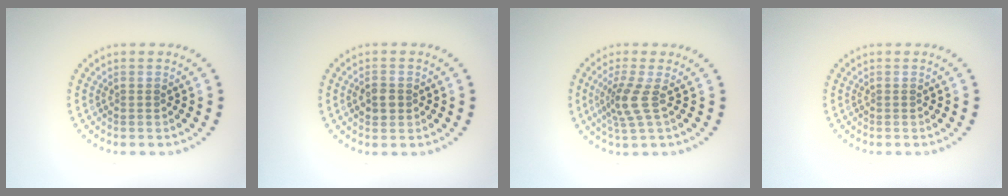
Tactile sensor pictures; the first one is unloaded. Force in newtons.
{"total": 1.8, "press": 1.7, "slide": 0.3}
{"total": 2.8, "press": 1.9, "slide": 2.0}
{"total": 0.0}